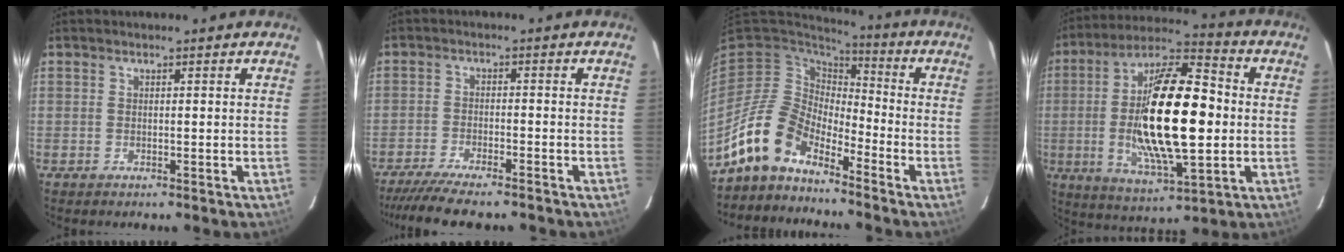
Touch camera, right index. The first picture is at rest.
{"total": 10.9, "force": [-9.5, 1.5, 5.2], "torque": [-0.120, -0.026, -0.157]}
{"total": 11.6, "force": [-9.3, 5.1, 4.8], "torque": [-0.096, 0.011, -0.186]}
{"total": 22.8, "force": [-0.9, 7.3, 21.5], "torque": [-0.408, -0.001, -0.019]}